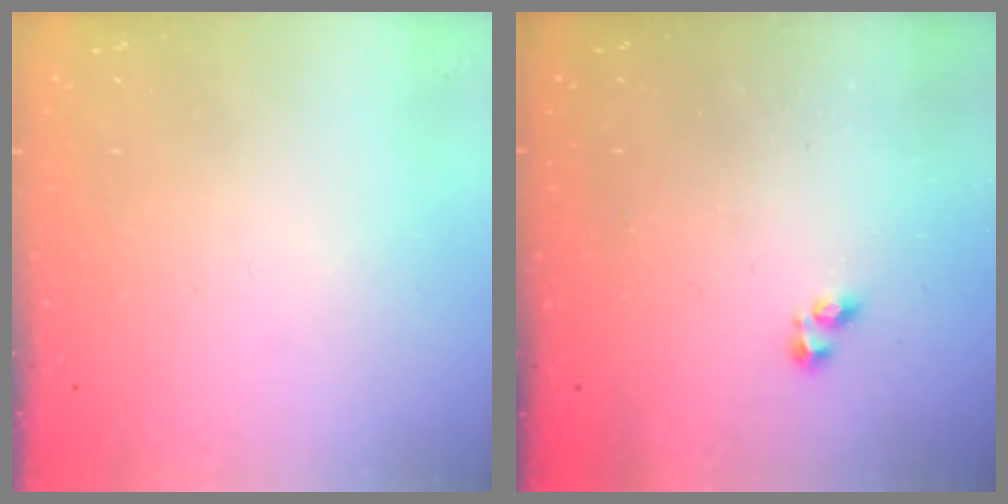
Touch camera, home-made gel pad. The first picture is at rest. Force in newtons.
{"total": 0.9, "press": 0.4, "slide": 0.8}